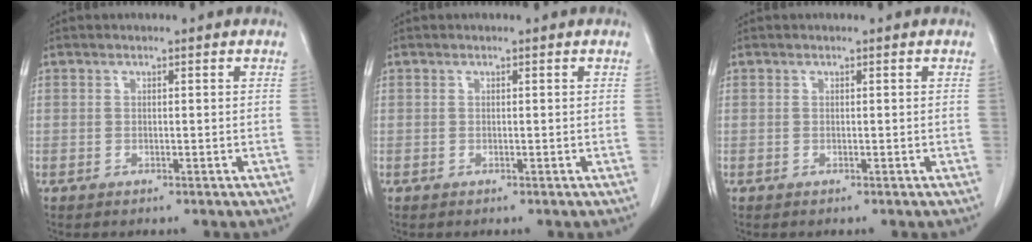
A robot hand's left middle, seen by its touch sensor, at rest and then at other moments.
{"total": 0.0}
{"total": 0.0}